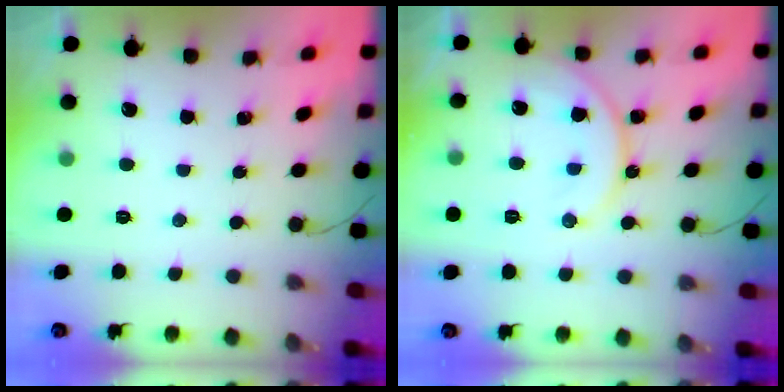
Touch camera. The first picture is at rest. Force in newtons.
{"total": 11.7, "press": 11.6, "slide": 1.1}